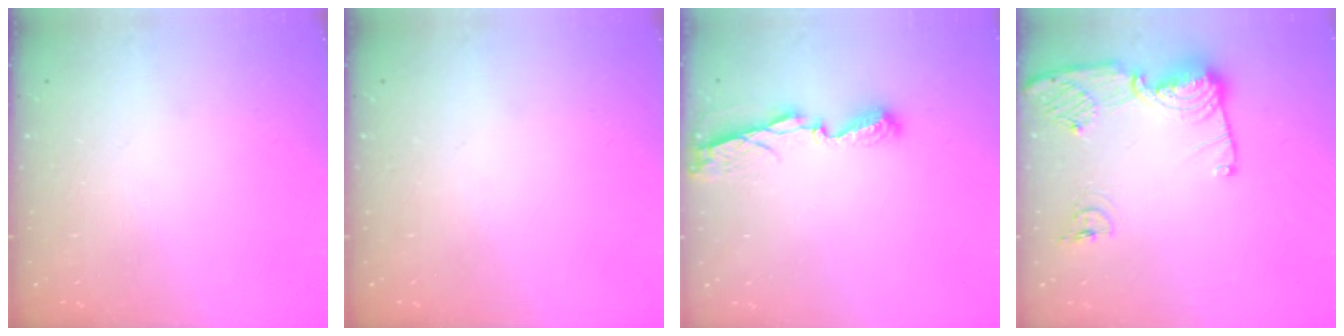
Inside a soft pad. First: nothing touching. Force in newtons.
{"total": 0.0}
{"total": 7.2, "press": 7.2, "slide": 0.5}
{"total": 14.2, "press": 14.1, "slide": 1.6}